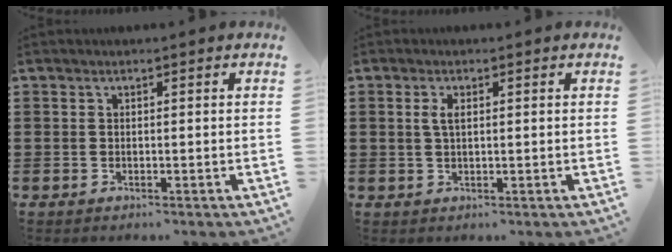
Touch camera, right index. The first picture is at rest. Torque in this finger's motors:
{"motor_torque": [0.37, -0.33, 0.11, 0.07]}